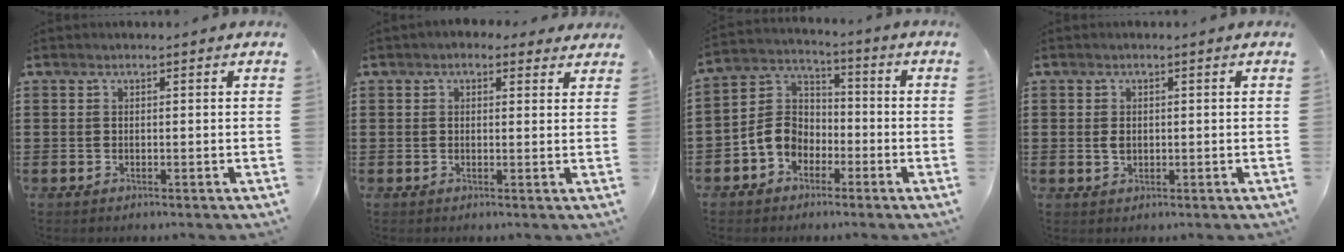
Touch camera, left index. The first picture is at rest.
{"total": 1.8, "force": [1.2, 1.2, 0.6], "torque": [-0.009, 0.008, 0.020]}
{"total": 6.2, "force": [-2.5, 5.1, 2.5], "torque": [-0.084, 0.004, -0.058]}
{"total": 1.6, "force": [0.1, 1.0, 1.2], "torque": [-0.026, 0.006, 0.001]}